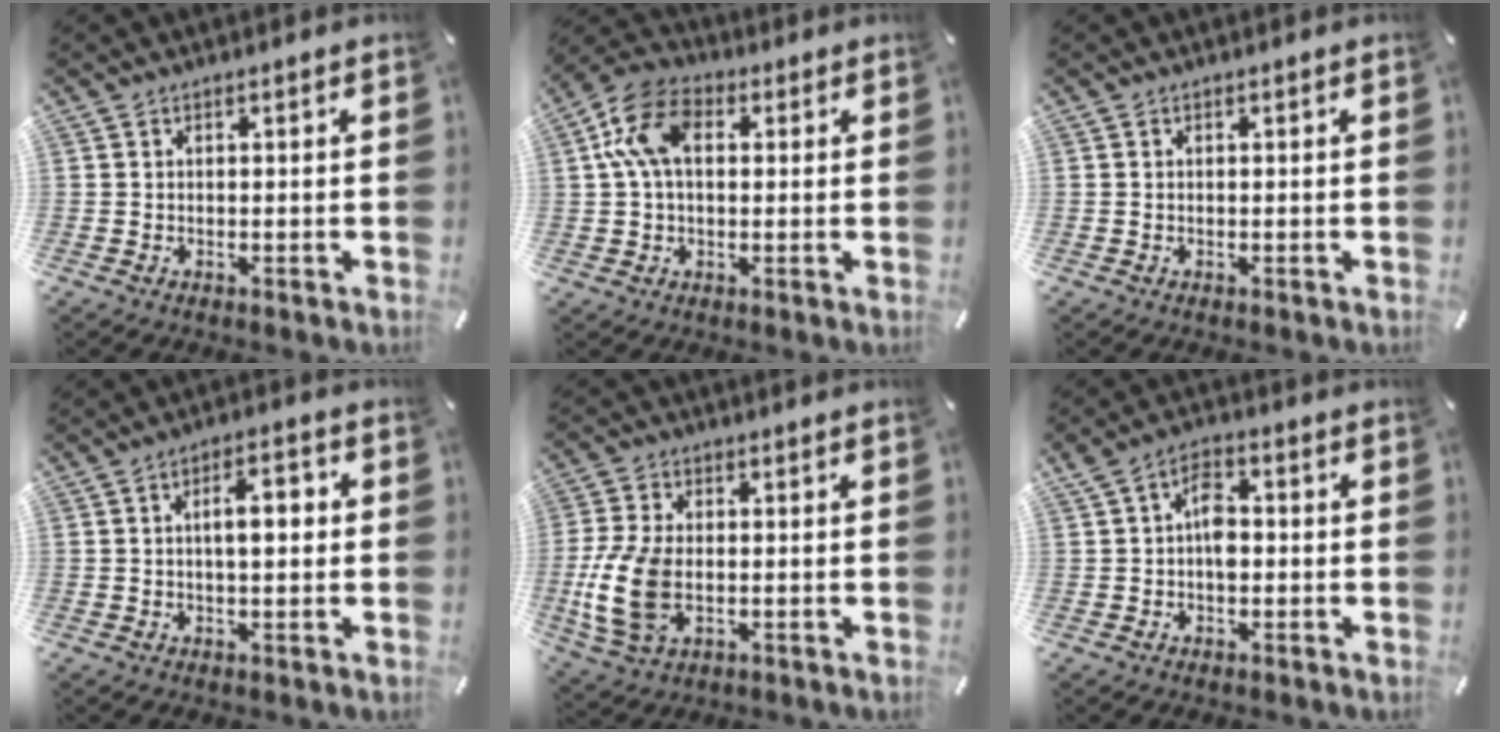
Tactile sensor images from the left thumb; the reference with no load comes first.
{"total": 11.9, "force": [2.5, 8.3, 8.2], "torque": [-0.183, 0.020, 0.048]}
{"total": 0.0}
{"total": 7.0, "force": [0.7, 3.2, 6.1], "torque": [-0.093, 0.007, 0.003]}
{"total": 12.0, "force": [-2.0, 7.9, 8.9], "torque": [-0.199, 0.001, -0.031]}
{"total": 6.2, "force": [-0.4, 4.0, 4.7], "torque": [-0.078, 0.008, -0.012]}